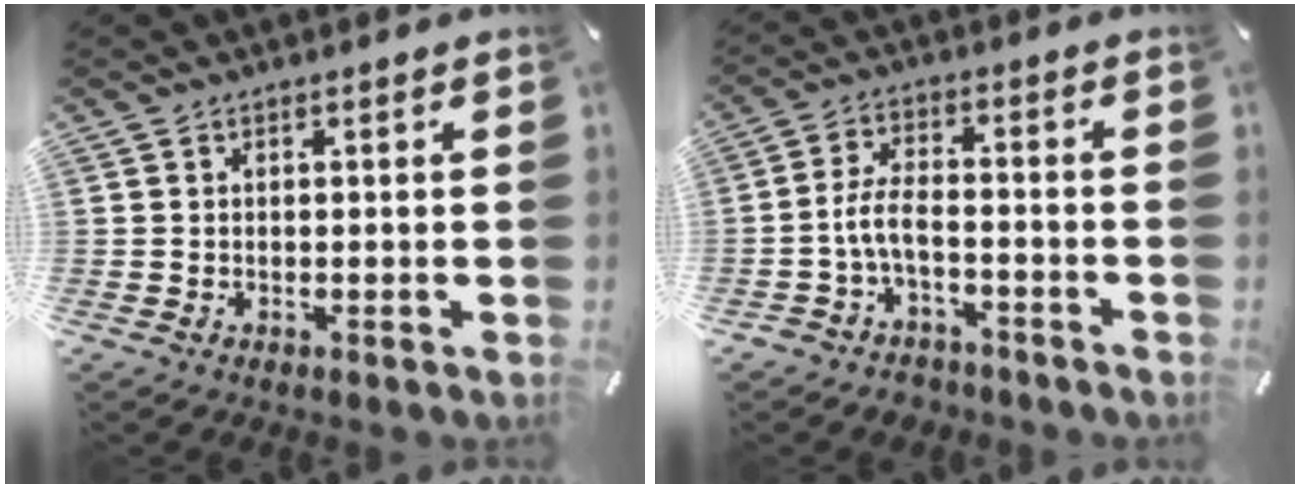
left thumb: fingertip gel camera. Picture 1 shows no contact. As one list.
[{"total": 6.5, "force": [-3.1, 3.4, 4.6], "torque": [-0.098, 0.012, -0.060]}]